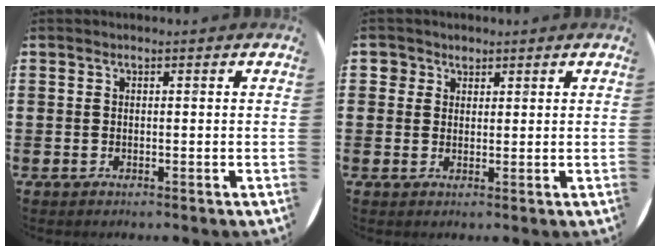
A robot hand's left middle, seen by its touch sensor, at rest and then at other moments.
{"total": 2.4, "force": [1.7, 1.7, 0.2], "torque": [0.006, 0.001, 0.029]}